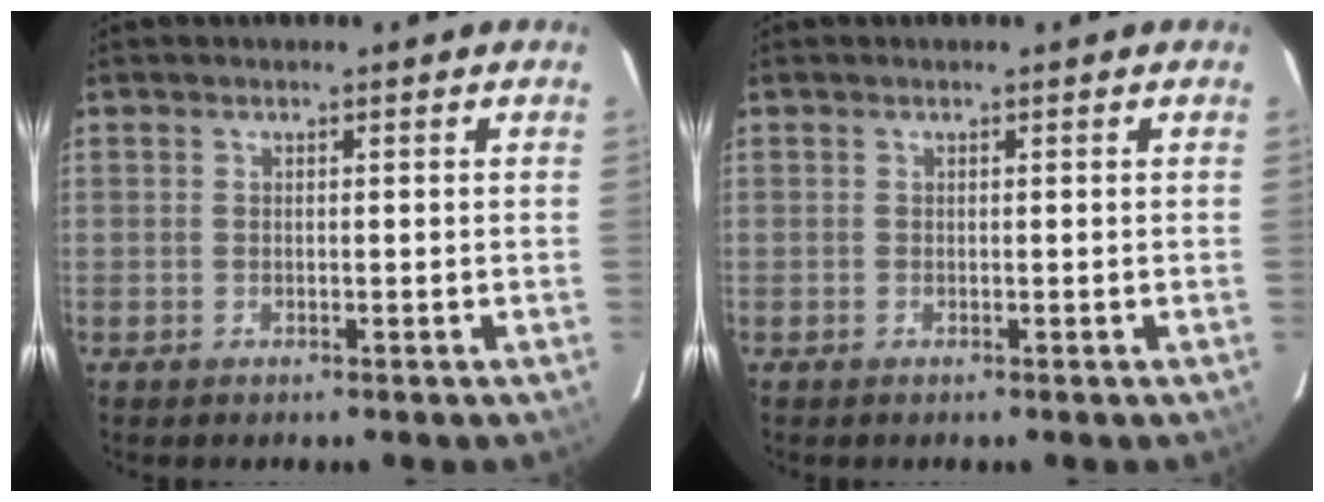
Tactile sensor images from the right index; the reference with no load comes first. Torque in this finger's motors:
{"motor_torque": [0.11, 0.08, -0.02, 0.01]}